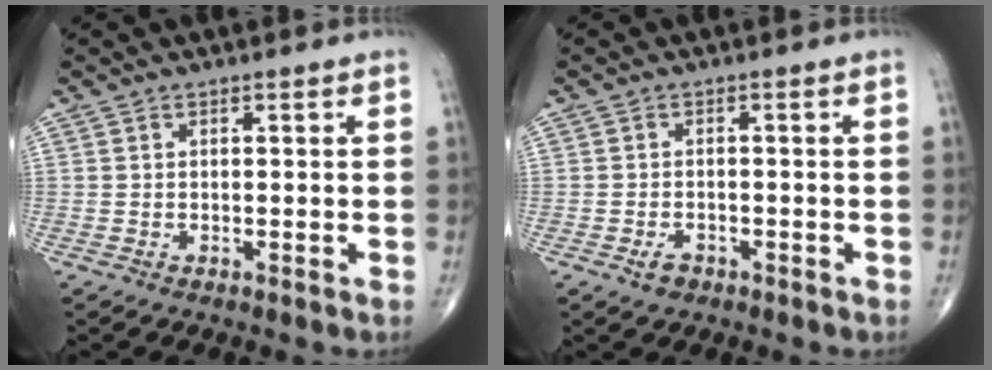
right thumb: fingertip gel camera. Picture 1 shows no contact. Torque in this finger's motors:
{"motor_torque": [-0.24, 0.04, 0.12, 0.10, 0.04]}